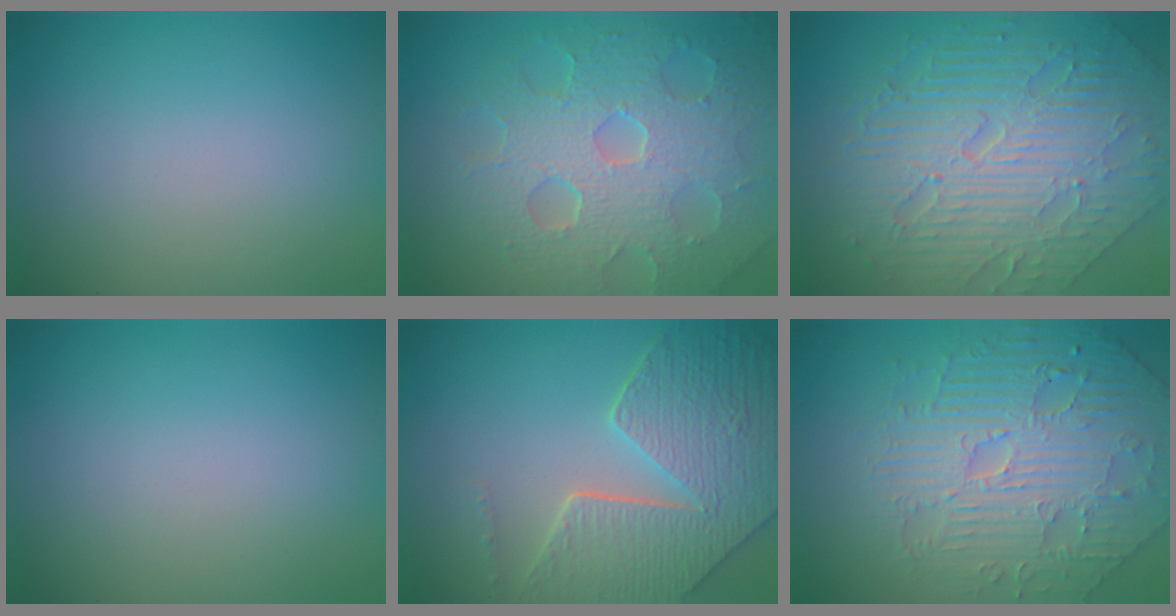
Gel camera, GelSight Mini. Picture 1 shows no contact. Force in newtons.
{"total": 8.7, "press": 5.9, "slide": 6.5}
{"total": 10.7, "press": 7.1, "slide": 8.0}
{"total": 0.0}
{"total": 8.4, "press": 6.0, "slide": 5.8}
{"total": 5.9, "press": 5.3, "slide": 2.5}